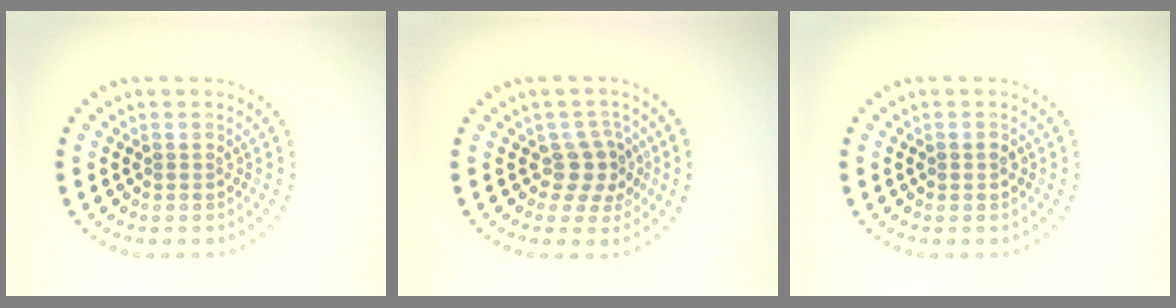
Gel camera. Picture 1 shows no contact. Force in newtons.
{"total": 2.8, "press": 2.4, "slide": 1.4}
{"total": 0.9, "press": 0.9, "slide": 0.1}